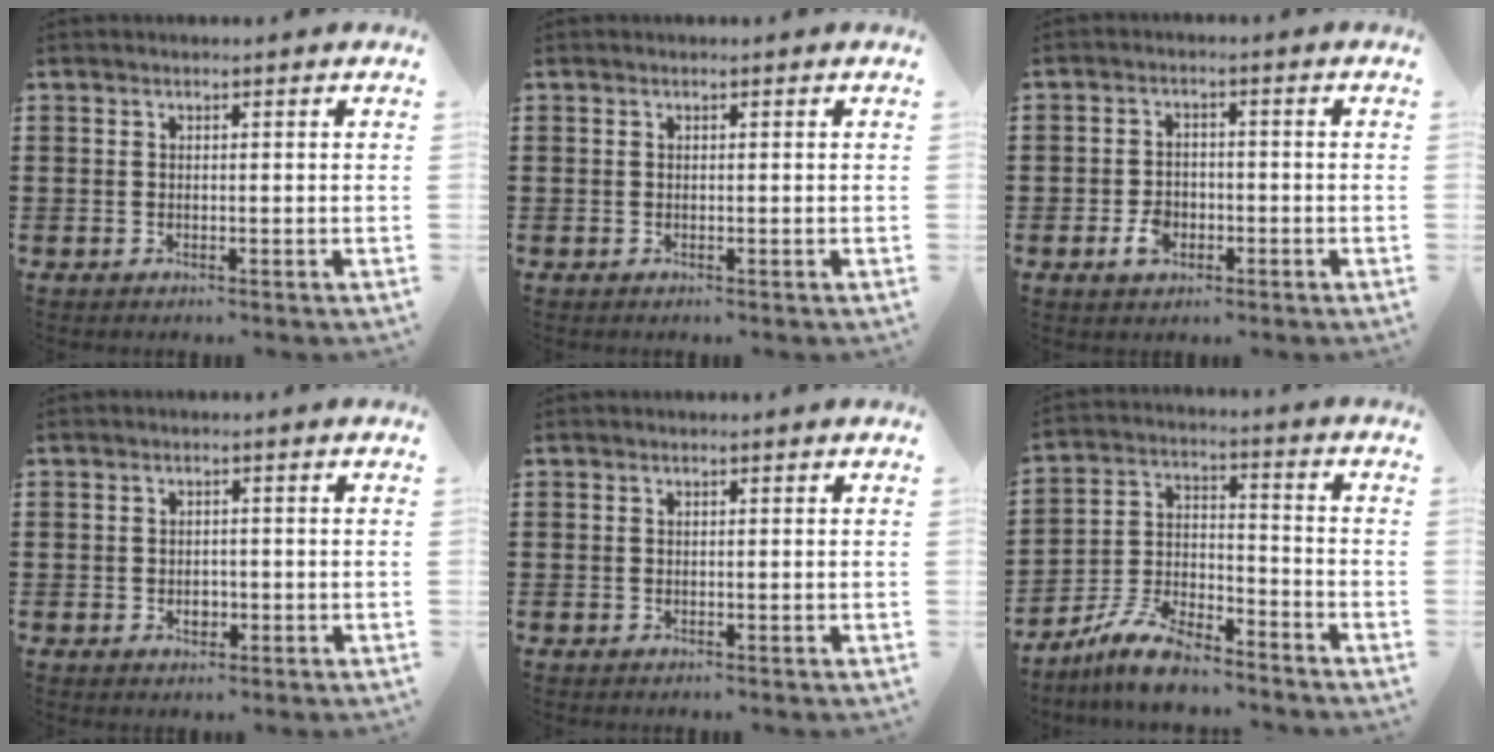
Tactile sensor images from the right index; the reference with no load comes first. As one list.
[{"total": 0.0}, {"total": 3.5, "force": [-1.5, 2.4, 2.2], "torque": [-0.050, 0.000, -0.028]}, {"total": 1.7, "force": [-0.4, 1.2, 1.2], "torque": [-0.024, 0.001, -0.009]}, {"total": 0.0}, {"total": 8.4, "force": [-7.4, 2.1, 3.5], "torque": [-0.083, 0.018, -0.145]}]